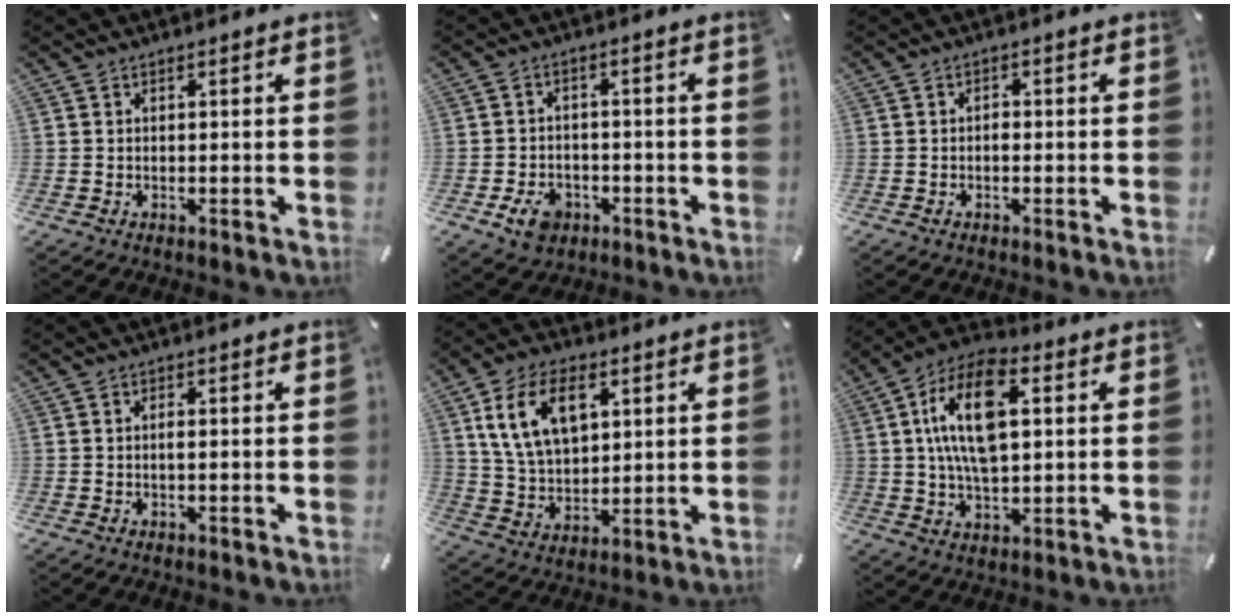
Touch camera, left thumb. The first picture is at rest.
{"total": 6.0, "force": [-2.8, 4.6, 2.8], "torque": [-0.053, 0.009, -0.053]}
{"total": 1.1, "force": [-0.4, 0.7, 0.7], "torque": [-0.015, 0.002, -0.009]}
{"total": 1.0, "force": [-0.1, 0.1, 1.0], "torque": [-0.020, -0.002, -0.001]}
{"total": 12.9, "force": [5.1, 8.4, 8.4], "torque": [-0.185, 0.002, 0.092]}
{"total": 15.5, "force": [3.2, 8.1, 12.8], "torque": [-0.261, -0.002, 0.052]}